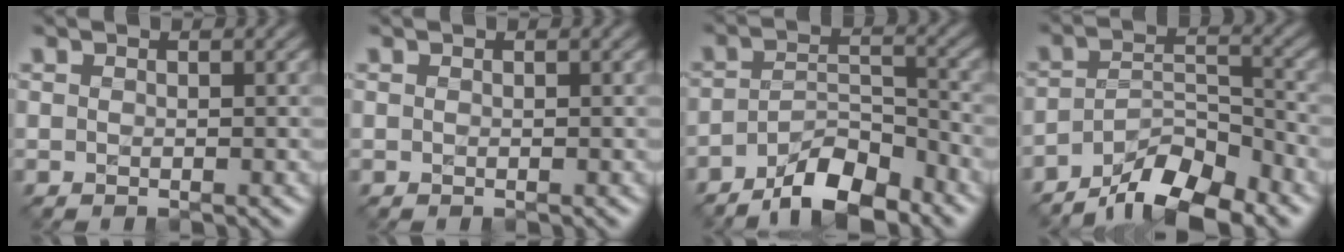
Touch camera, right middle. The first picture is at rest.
{"total": 0.0}
{"total": 6.2, "force": [-4.7, 2.0, 3.5], "torque": [-0.057, 0.005, -0.083]}
{"total": 7.6, "force": [-5.8, 2.4, 4.2], "torque": [-0.064, 0.003, -0.107]}